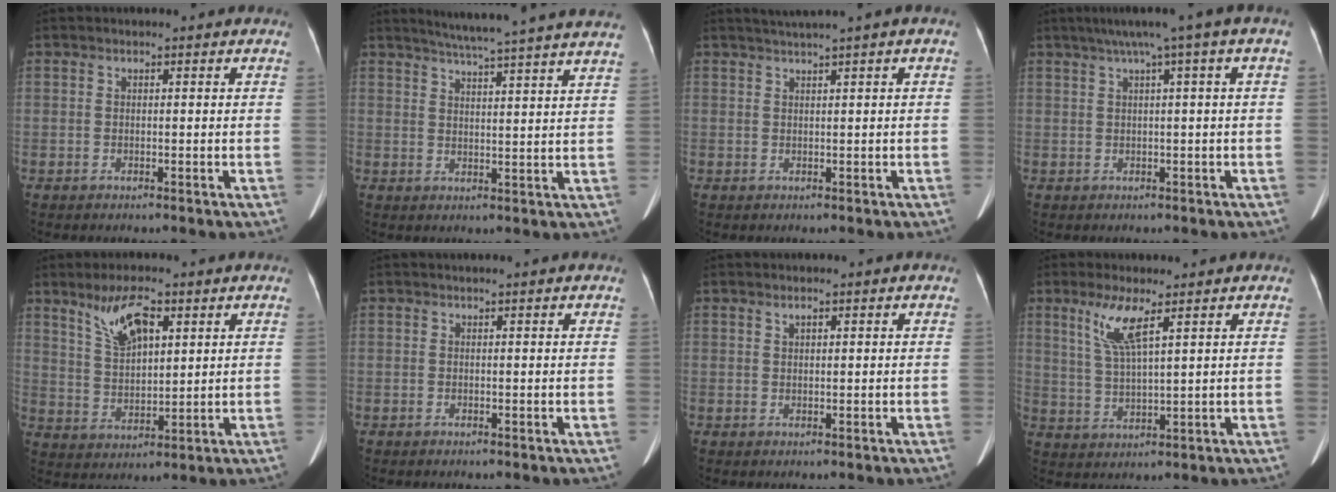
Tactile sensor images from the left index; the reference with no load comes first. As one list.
[{"total": 17.5, "force": [15.8, -1.1, 7.5], "torque": [-0.123, -0.017, 0.196]}, {"total": 1.9, "force": [1.4, -0.3, 1.3], "torque": [-0.025, 0.012, 0.032]}, {"total": 6.8, "force": [3.5, -0.9, 5.7], "torque": [-0.082, 0.035, 0.051]}, {"total": 8.1, "force": [4.8, 2.7, 6.0], "torque": [-0.122, 0.009, 0.097]}, {"total": 1.7, "force": [1.5, 0.0, 0.9], "torque": [-0.012, 0.020, 0.019]}, {"total": 1.2, "force": [0.8, 0.4, 0.7], "torque": [-0.015, 0.006, 0.017]}, {"total": 6.3, "force": [3.5, 0.5, 5.2], "torque": [-0.114, -0.001, 0.076]}]